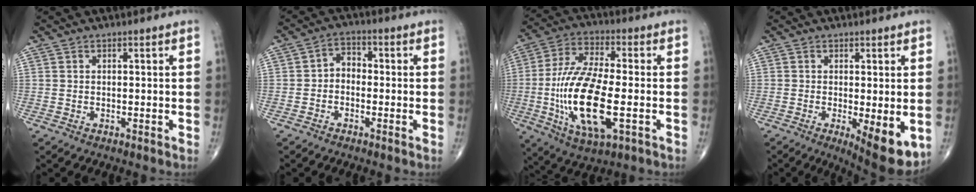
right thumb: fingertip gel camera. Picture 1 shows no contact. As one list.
[{"total": 3.7, "force": [-0.8, 2.9, 2.3], "torque": [-0.020, 0.020, -0.028]}, {"total": 19.2, "force": [-3.6, 7.1, 17.5], "torque": [-0.361, 0.004, -0.060]}, {"total": 9.0, "force": [-2.2, 2.9, 8.3], "torque": [-0.114, -0.024, -0.026]}]